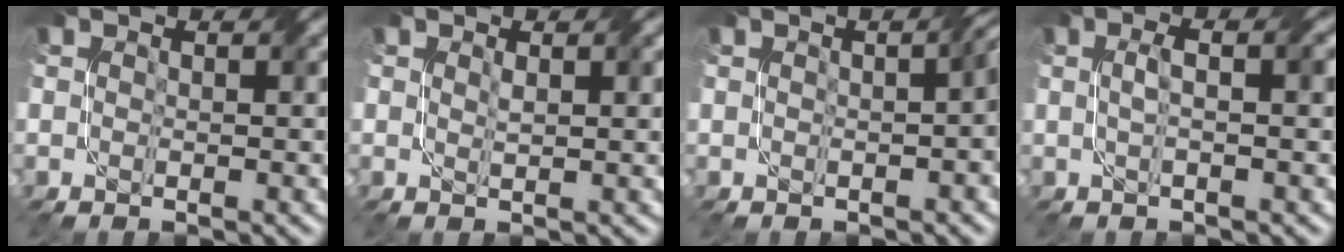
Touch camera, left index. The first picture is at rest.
{"total": 1.6, "force": [0.7, 0.4, 1.4], "torque": [-0.022, 0.000, 0.015]}
{"total": 3.9, "force": [-0.1, 1.4, 3.6], "torque": [-0.027, 0.010, 0.006]}
{"total": 2.8, "force": [0.4, 0.8, 2.7], "torque": [-0.044, 0.012, 0.005]}